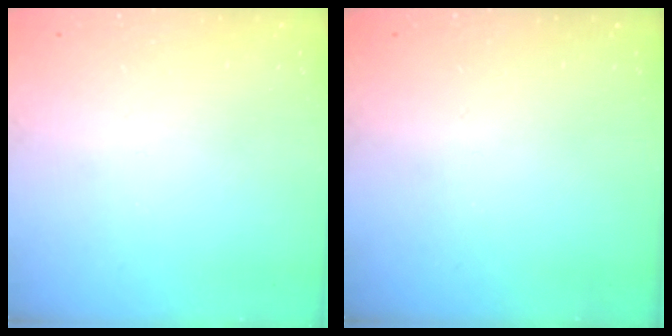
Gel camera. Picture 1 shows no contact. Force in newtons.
{"total": 0.0}